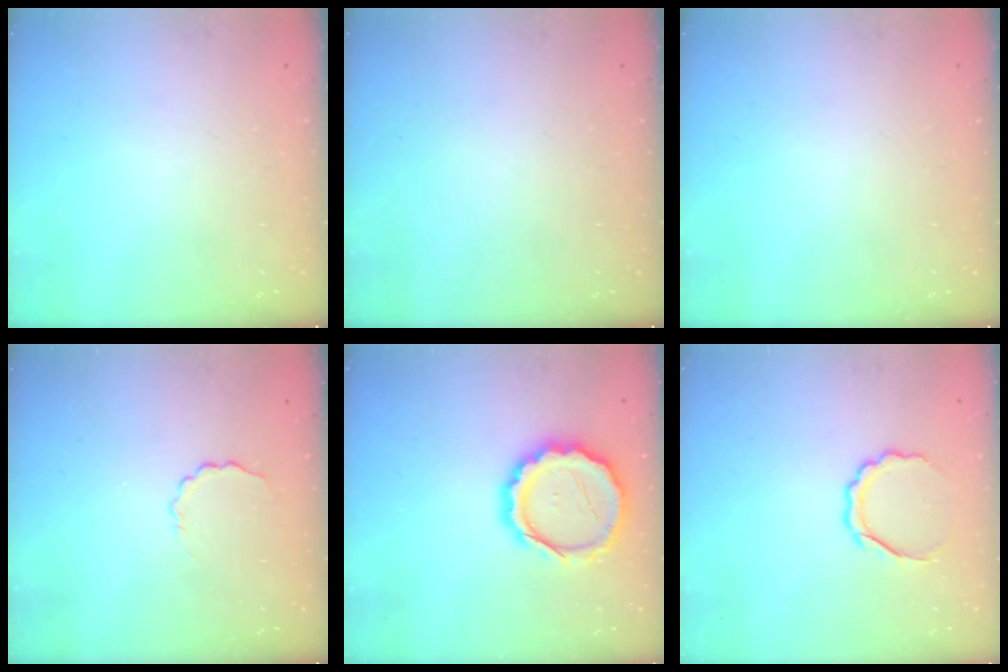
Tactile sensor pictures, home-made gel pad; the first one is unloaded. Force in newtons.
{"total": 0.0}
{"total": 0.0}
{"total": 2.6, "press": 2.5, "slide": 0.8}
{"total": 15.4, "press": 15.1, "slide": 3.0}
{"total": 6.5, "press": 6.4, "slide": 0.5}